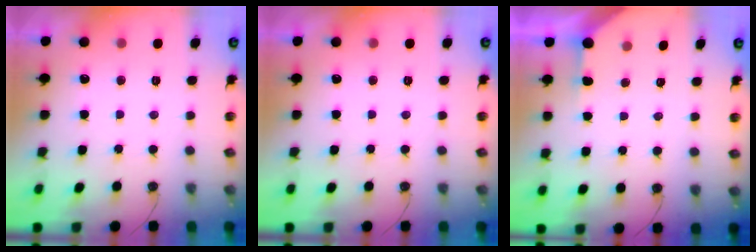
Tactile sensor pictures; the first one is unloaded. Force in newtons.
{"total": 0.0}
{"total": 2.4, "press": 2.4, "slide": 0.3}